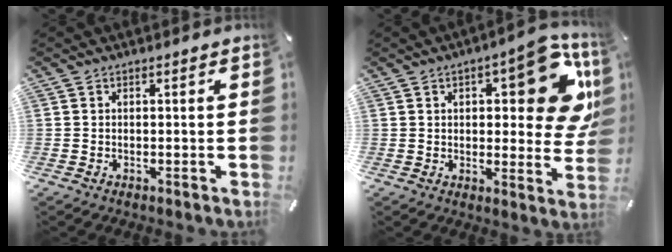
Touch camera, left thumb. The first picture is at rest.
{"total": 15.5, "force": [5.2, 6.7, 13.0], "torque": [-0.144, -0.026, 0.078]}